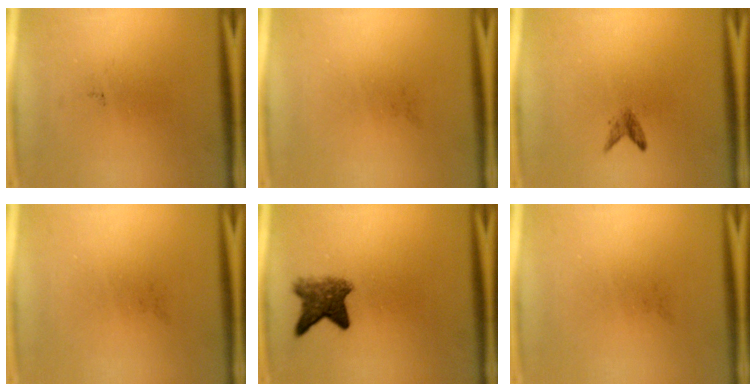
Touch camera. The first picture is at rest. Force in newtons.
{"total": 0.0}
{"total": 1.3}
{"total": 0.0}
{"total": 4.9}
{"total": 0.0}